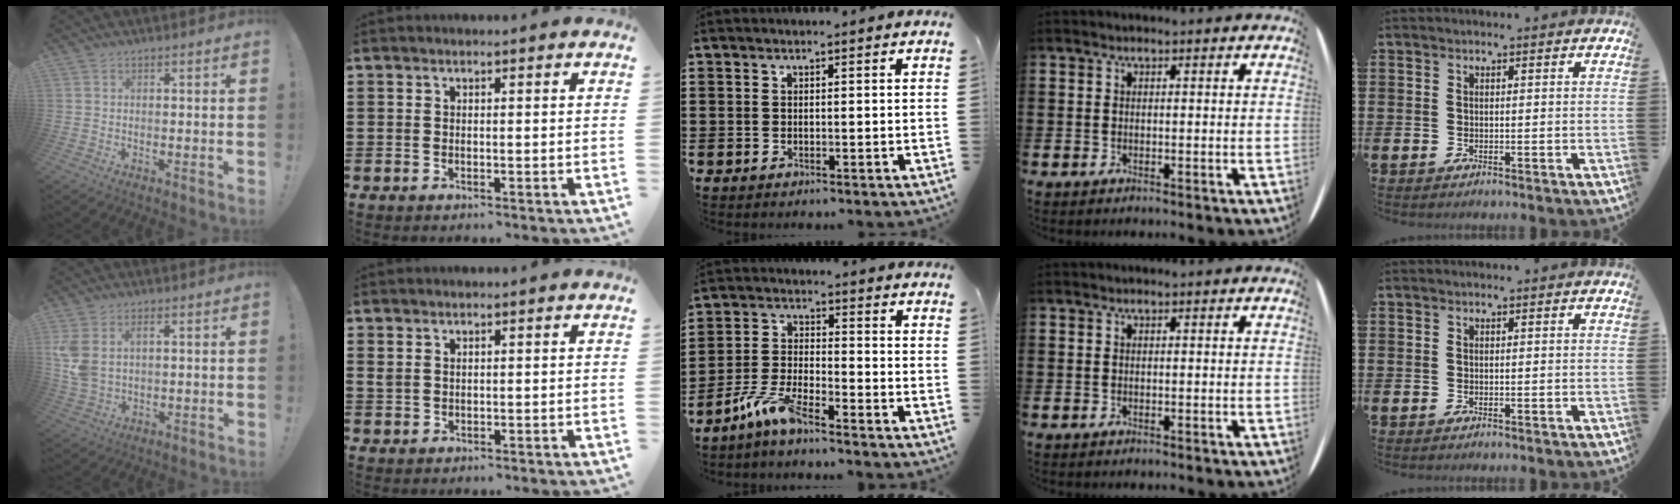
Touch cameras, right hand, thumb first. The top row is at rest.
{"thumb": {"total": 6.6, "force": [2.5, 4.2, 4.4], "torque": [-0.089, -0.010, 0.048]}, "index": {"total": 1.2, "force": [0.9, 0.7, 0.2], "torque": [-0.006, 0.003, 0.019]}, "middle": {"total": 6.2, "force": [-5.0, 0.8, 3.5], "torque": [-0.086, -0.006, -0.100]}}